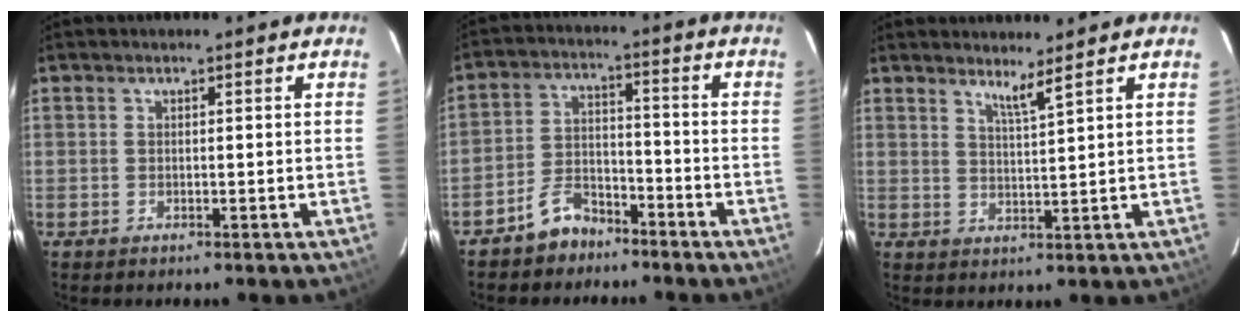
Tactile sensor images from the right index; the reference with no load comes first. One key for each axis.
{"total": 7.0, "fx": -5.5, "fy": 3.7, "fz": 2.2, "tx": -0.056, "ty": 0.024, "tz": -0.092}
{"total": 2.2, "fx": 1.9, "fy": -0.3, "fz": 1.2, "tx": -0.021, "ty": -0.004, "tz": 0.030}